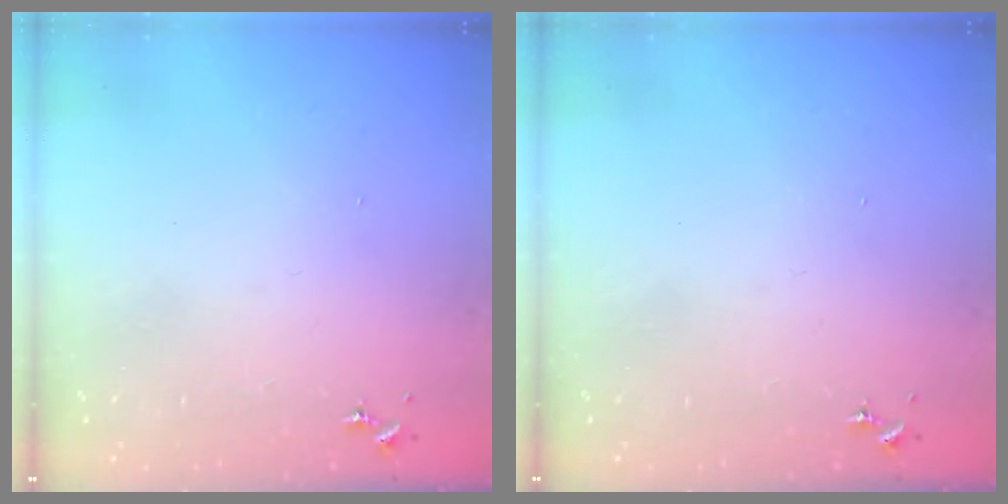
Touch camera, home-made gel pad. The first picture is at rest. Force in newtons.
{"total": 0.0}